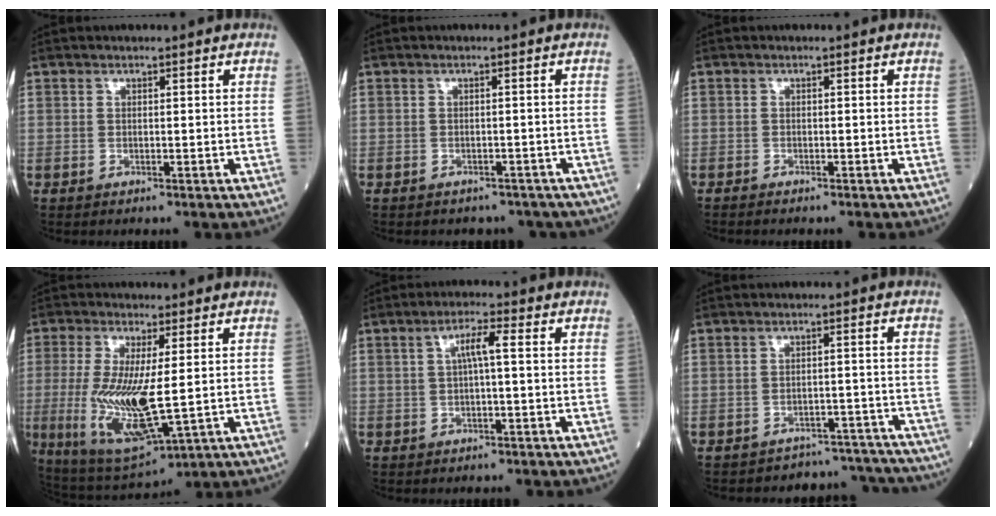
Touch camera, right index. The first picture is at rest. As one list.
[{"total": 7.1, "force": [-5.9, 3.7, 1.2], "torque": [-0.006, 0.005, -0.059]}, {"total": 1.0, "force": [-1.0, 0.2, 0.3], "torque": [-0.006, -0.001, -0.017]}, {"total": 13.8, "force": [-1.1, 3.2, 13.4], "torque": [-0.277, -0.028, -0.006]}, {"total": 3.7, "force": [0.5, 0.3, 3.6], "torque": [-0.067, 0.011, 0.008]}, {"total": 10.9, "force": [-10.4, 3.0, -0.9], "torque": [0.031, 0.042, -0.118]}]